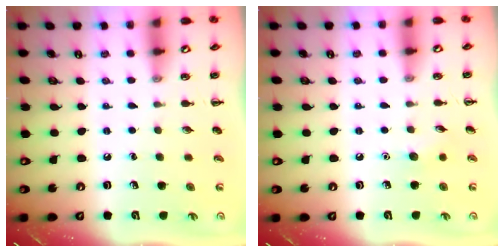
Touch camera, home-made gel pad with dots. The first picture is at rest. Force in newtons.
{"total": 5.0, "press": 4.9, "slide": 1.4}